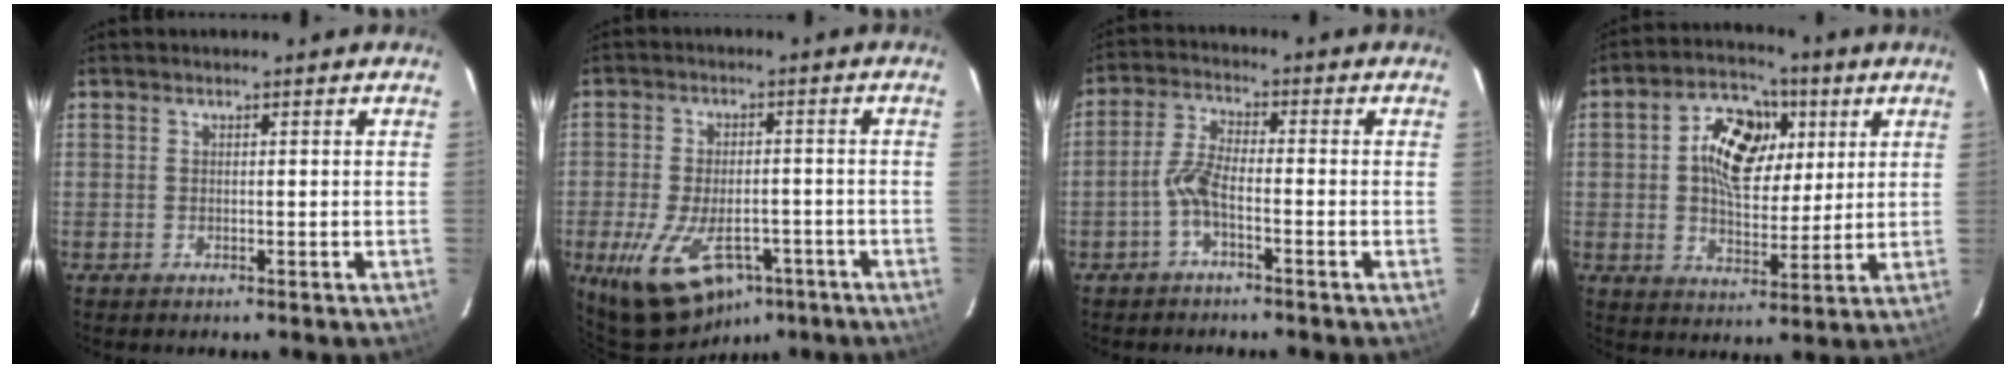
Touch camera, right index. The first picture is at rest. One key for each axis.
{"total": 14.3, "fx": -7.7, "fy": 7.9, "fz": 9.0, "tx": -0.185, "ty": -0.019, "tz": -0.115}
{"total": 4.3, "fx": -2.2, "fy": 1.2, "fz": 3.6, "tx": -0.085, "ty": 0.011, "tz": -0.046}
{"total": 13.2, "fx": 3.5, "fy": 8.4, "fz": 9.5, "tx": -0.164, "ty": 0.028, "tz": 0.057}